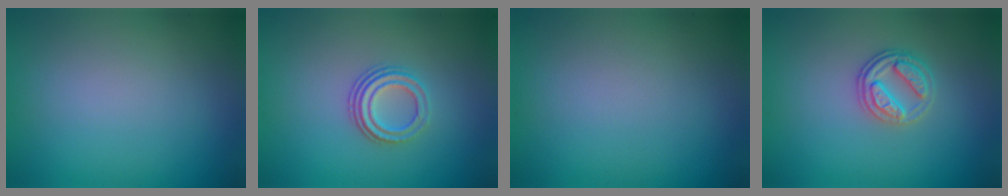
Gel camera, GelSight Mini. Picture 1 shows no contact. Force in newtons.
{"total": 3.0, "press": 2.2, "slide": 2.0}
{"total": 0.0}
{"total": 2.7, "press": 2.4, "slide": 1.1}